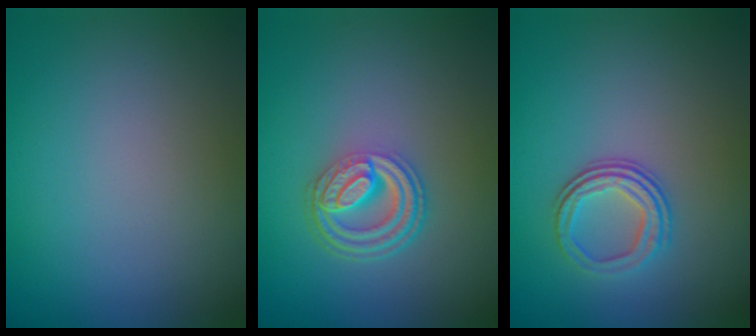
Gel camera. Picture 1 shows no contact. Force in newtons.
{"total": 4.5, "press": 3.3, "slide": 3.0}
{"total": 2.9, "press": 2.3, "slide": 1.7}